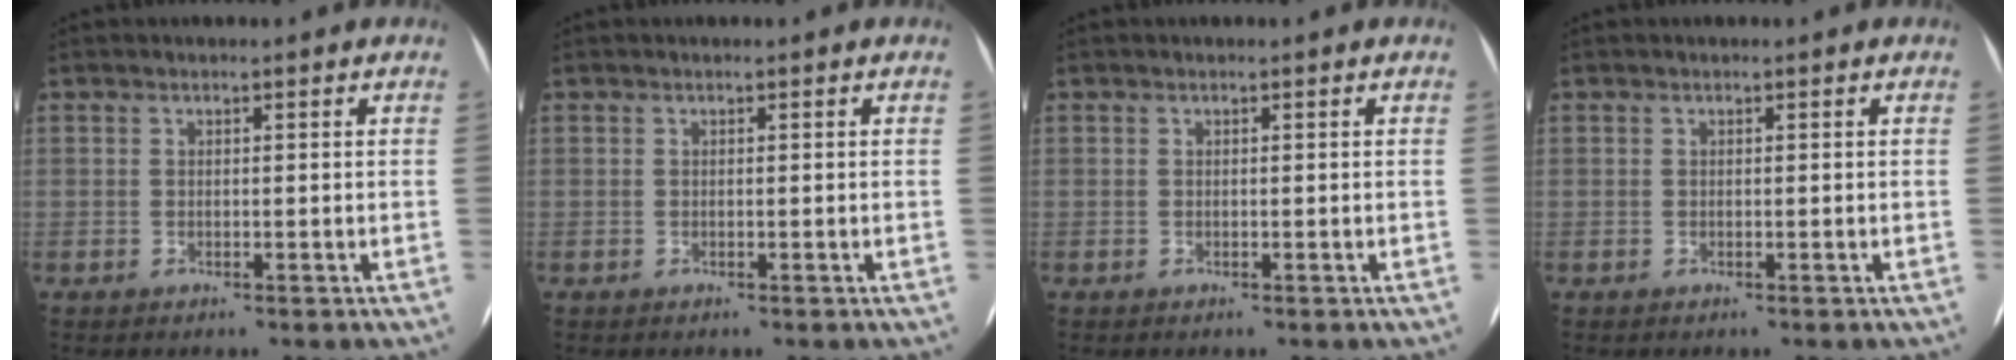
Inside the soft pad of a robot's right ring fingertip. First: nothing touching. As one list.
[{"total": 0.0}, {"total": 0.0}, {"total": 0.0}]